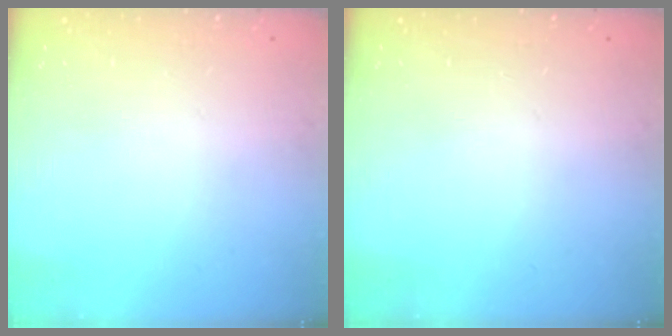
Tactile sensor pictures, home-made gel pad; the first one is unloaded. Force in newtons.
{"total": 0.0}